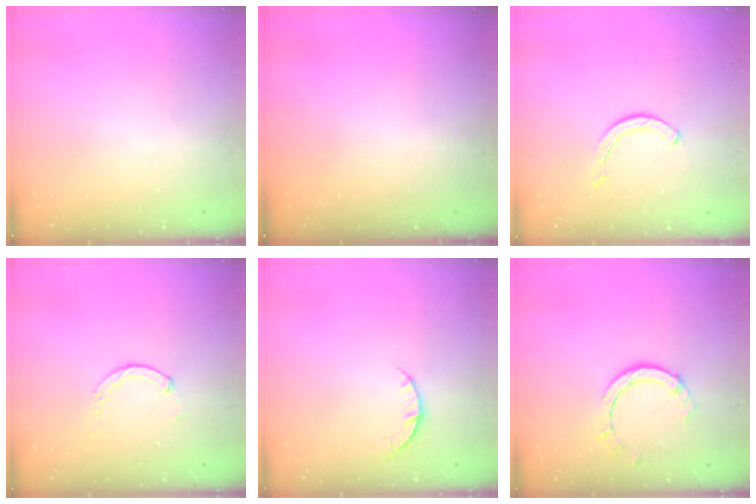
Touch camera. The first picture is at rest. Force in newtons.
{"total": 0.0}
{"total": 2.4, "press": 2.4, "slide": 0.0}
{"total": 1.1, "press": 1.1, "slide": 0.2}
{"total": 3.2, "press": 3.2, "slide": 0.5}
{"total": 4.8, "press": 4.8, "slide": 0.4}